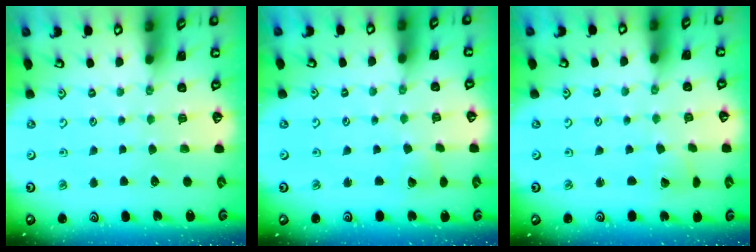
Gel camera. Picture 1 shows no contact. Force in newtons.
{"total": 2.8, "press": 2.8, "slide": 0.0}
{"total": 1.9, "press": 1.9, "slide": 0.0}